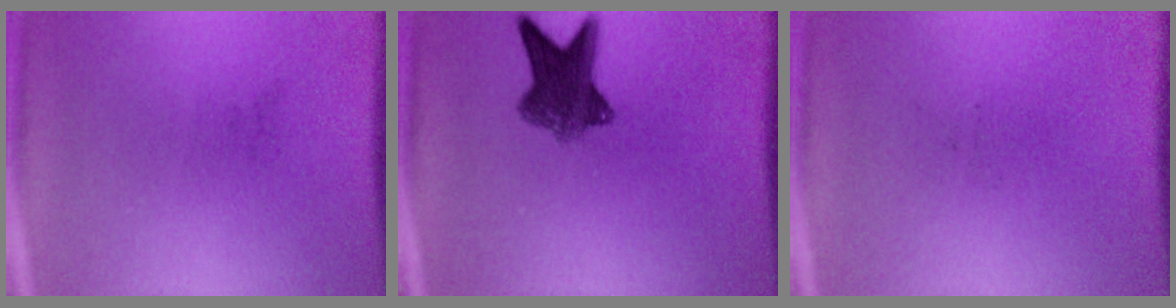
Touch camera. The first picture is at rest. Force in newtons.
{"total": 7.7}
{"total": 0.0}